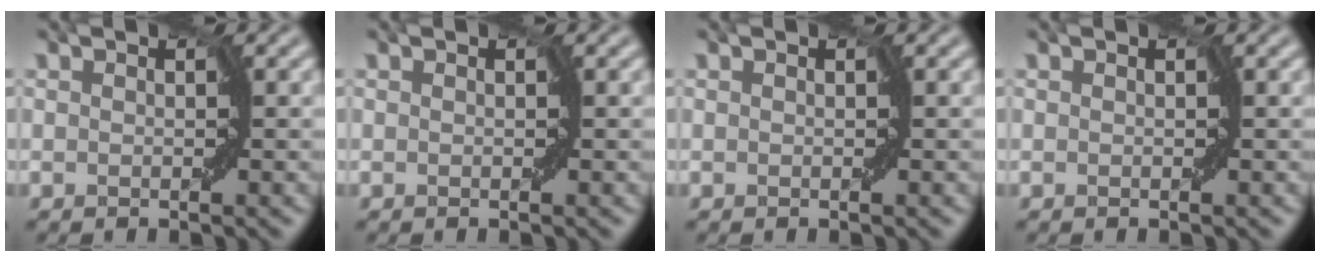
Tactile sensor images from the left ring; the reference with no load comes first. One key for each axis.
{"total": 0.0}
{"total": 0.0}
{"total": 0.0}